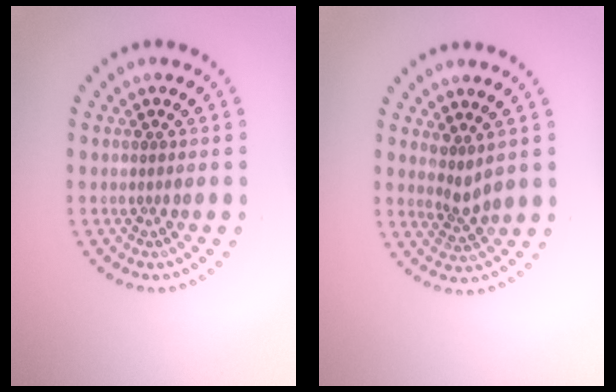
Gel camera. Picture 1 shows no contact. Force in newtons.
{"total": 1.9, "press": 1.5, "slide": 1.3}